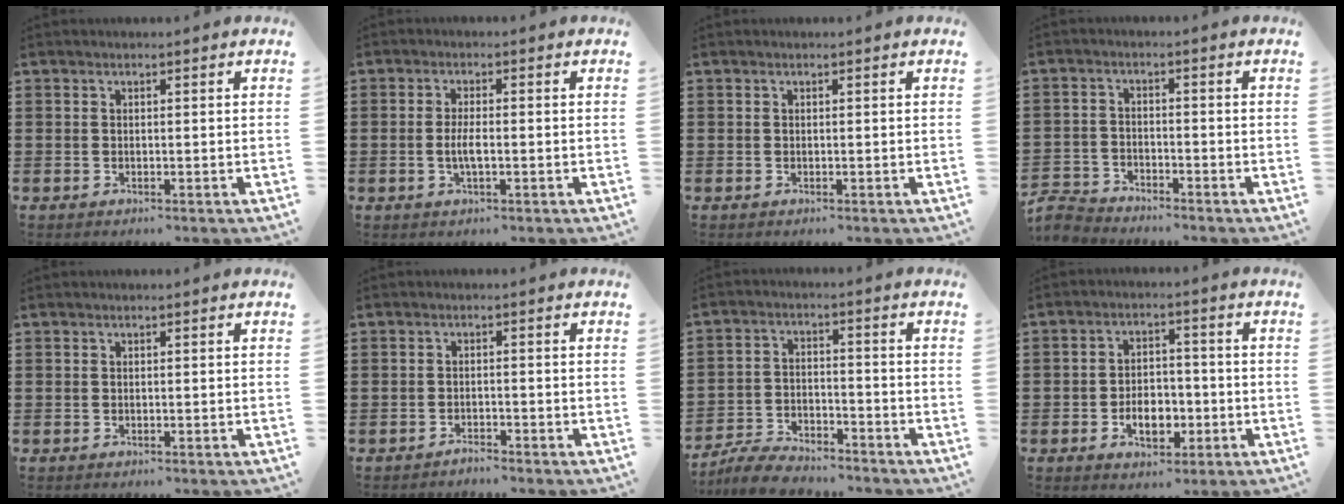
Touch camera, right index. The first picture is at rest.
{"total": 3.0, "force": [-0.7, 0.8, 2.9], "torque": [-0.065, -0.005, -0.016]}
{"total": 0.0}
{"total": 3.3, "force": [-3.3, 0.4, 0.1], "torque": [-0.023, -0.006, -0.074]}
{"total": 0.0}
{"total": 1.4, "force": [-1.4, 0.0, -0.1], "torque": [-0.002, 0.003, -0.029]}
{"total": 5.5, "force": [-5.2, 0.9, 1.2], "torque": [-0.034, 0.005, -0.103]}
{"total": 5.9, "force": [-2.0, 3.7, 4.1], "torque": [-0.055, 0.006, -0.036]}